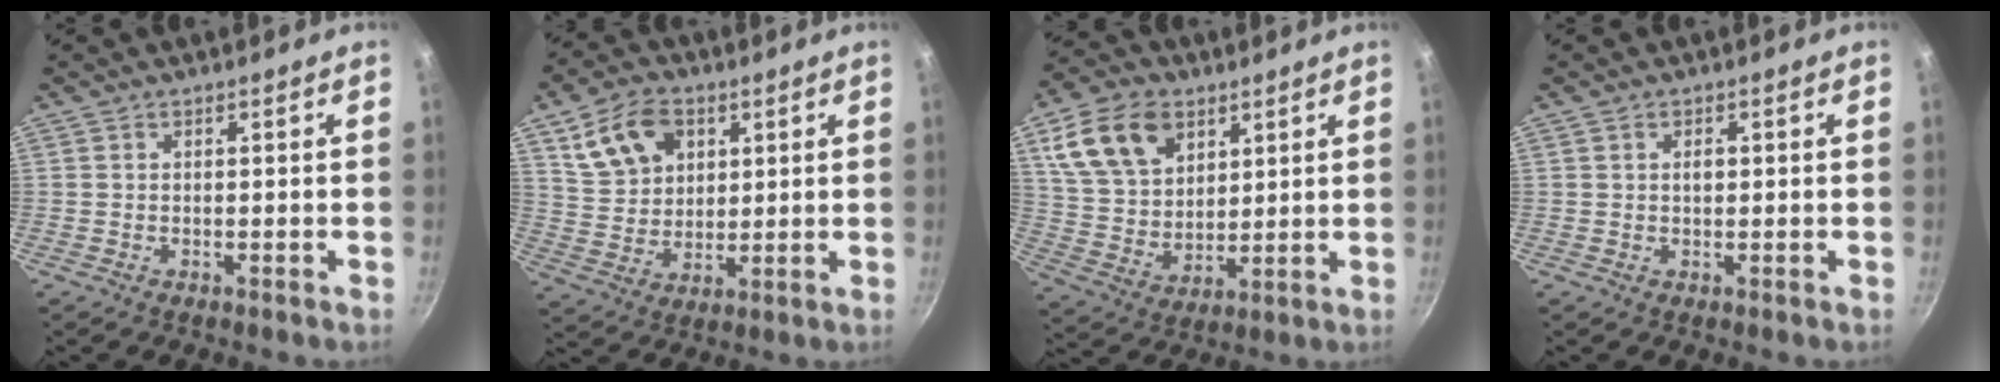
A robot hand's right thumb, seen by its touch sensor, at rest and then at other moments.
{"total": 12.3, "force": [5.2, 8.8, 6.9], "torque": [-0.104, -0.010, 0.101]}
{"total": 15.8, "force": [7.2, 10.7, 9.2], "torque": [-0.141, -0.017, 0.144]}
{"total": 1.5, "force": [0.3, 0.9, 1.2], "torque": [-0.014, 0.003, 0.005]}